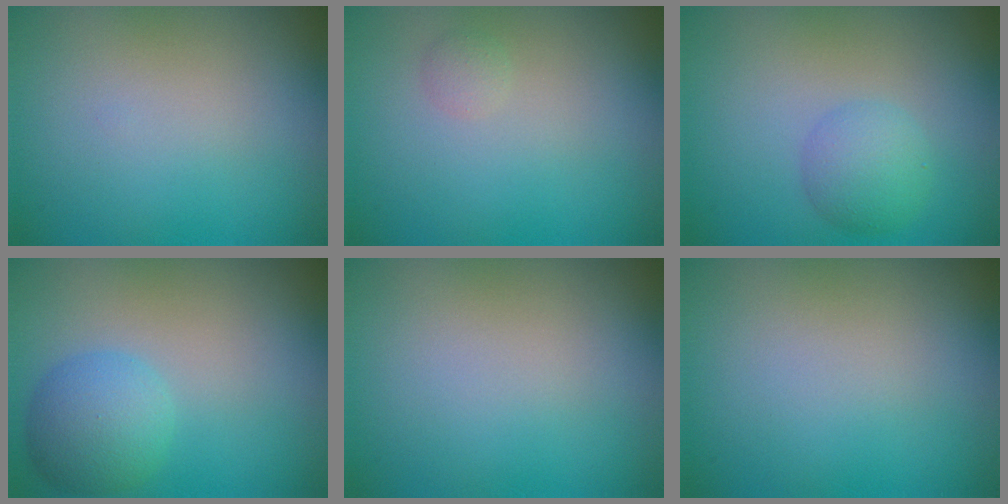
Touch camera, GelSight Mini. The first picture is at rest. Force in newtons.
{"total": 0.7, "press": 0.7, "slide": 0.0}
{"total": 2.8, "press": 2.8, "slide": 0.1}
{"total": 3.8, "press": 3.8, "slide": 0.2}
{"total": 0.0}
{"total": 0.0}